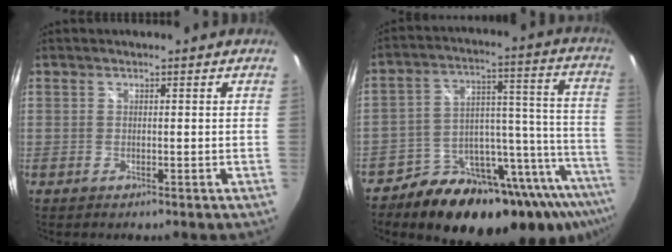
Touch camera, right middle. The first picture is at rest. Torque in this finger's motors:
{"motor_torque": [1.03, -1.11, 0.20, 0.12]}